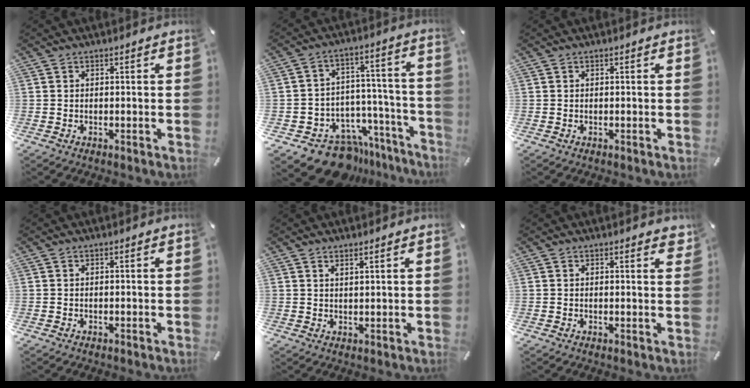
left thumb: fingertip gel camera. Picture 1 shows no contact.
{"total": 14.0, "force": [-10.2, 8.2, 4.9], "torque": [-0.069, 0.061, -0.168]}
{"total": 0.0}
{"total": 0.0}
{"total": 1.5, "force": [1.3, -0.2, 0.7], "torque": [-0.015, -0.003, 0.023]}
{"total": 1.3, "force": [0.9, 0.5, 0.9], "torque": [-0.003, -0.004, 0.012]}